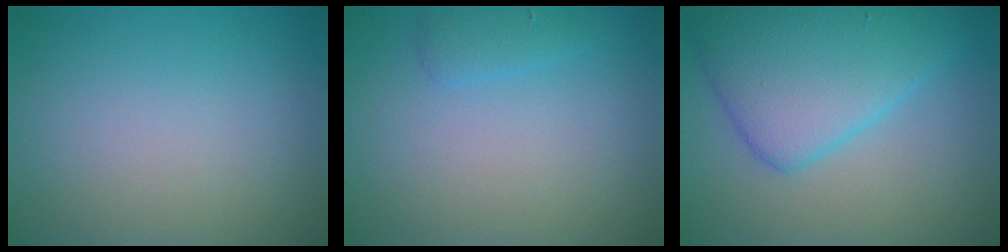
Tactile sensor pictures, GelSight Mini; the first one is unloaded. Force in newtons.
{"total": 1.3, "press": 1.3, "slide": 0.1}
{"total": 7.2, "press": 7.2, "slide": 0.3}